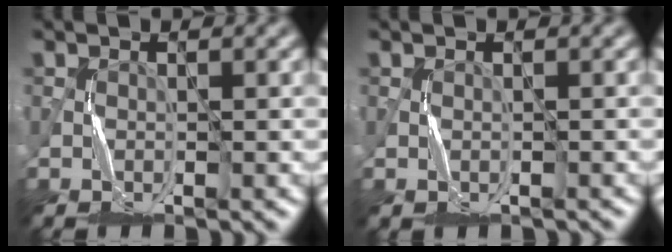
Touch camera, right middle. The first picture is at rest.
{"total": 0.7, "force": [0.0, 0.5, 0.4], "torque": [-0.013, 0.001, 0.002]}